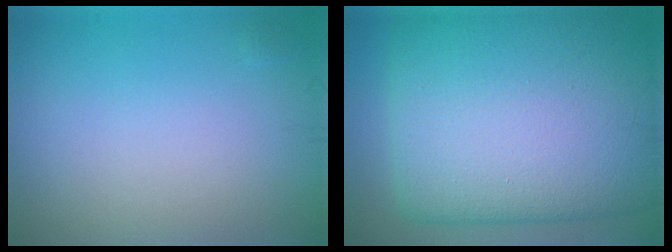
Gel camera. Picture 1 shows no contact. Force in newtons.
{"total": 20.1, "press": 20.1, "slide": 0.5}